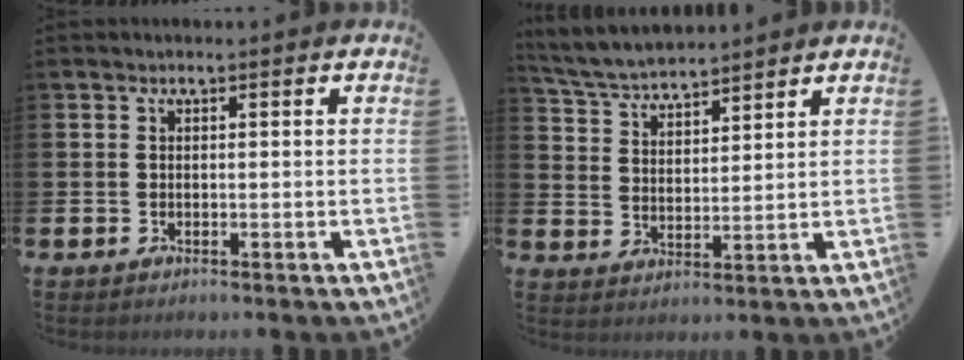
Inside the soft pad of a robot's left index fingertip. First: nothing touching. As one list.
[{"total": 5.3, "force": [5.2, 0.7, 0.6], "torque": [-0.037, -0.027, 0.094]}]